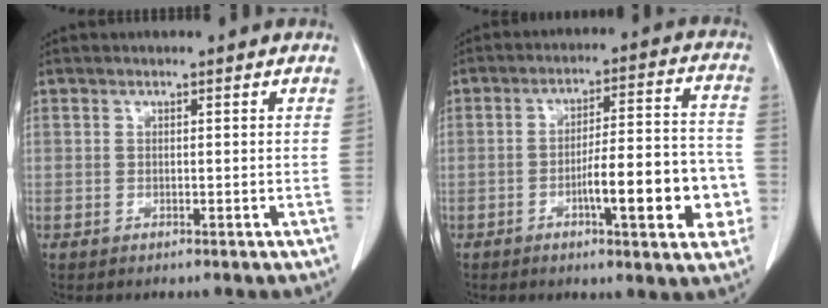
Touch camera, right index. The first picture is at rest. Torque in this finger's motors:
{"motor_torque": [1.65, -0.49, 0.83, 0.16]}